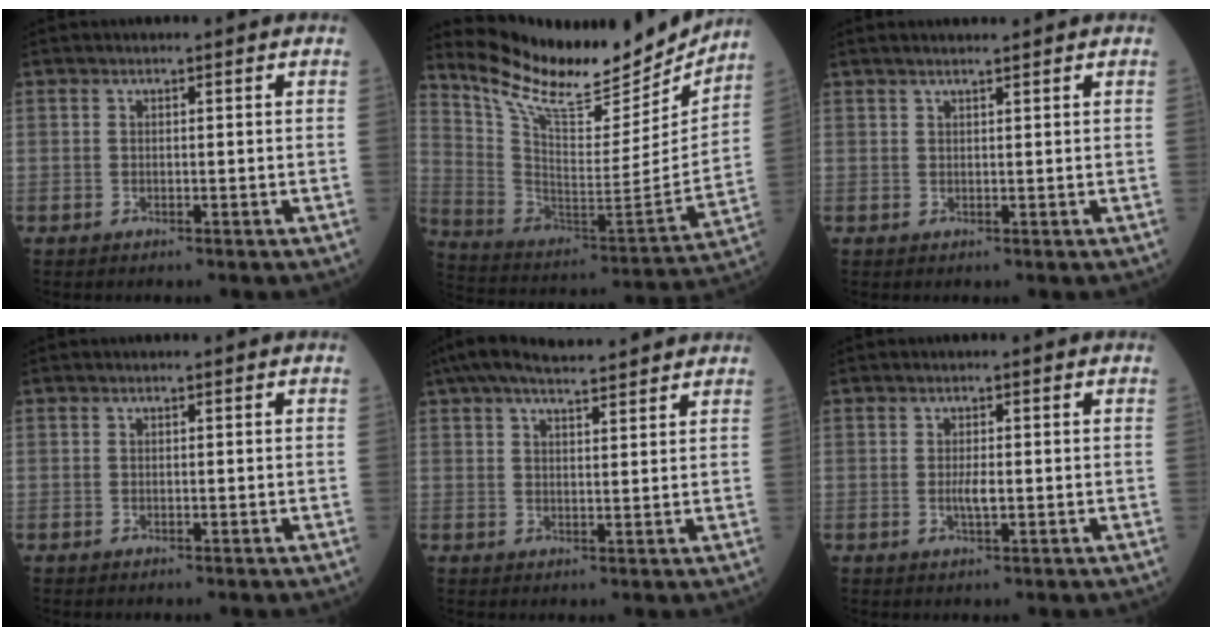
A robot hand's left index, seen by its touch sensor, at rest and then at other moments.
{"total": 22.2, "force": [19.7, 5.1, 9.1], "torque": [-0.164, -0.037, 0.311]}
{"total": 3.0, "force": [2.6, 0.0, 1.6], "torque": [-0.021, 0.017, 0.041]}
{"total": 0.0}
{"total": 12.2, "force": [10.7, 1.8, 5.7], "torque": [-0.099, 0.040, 0.158]}
{"total": 1.9, "force": [-0.1, 0.3, 1.9], "torque": [-0.040, -0.002, 0.000]}